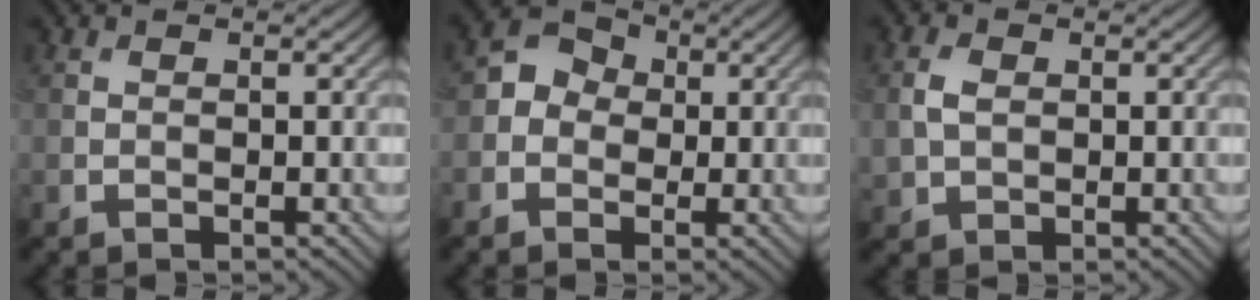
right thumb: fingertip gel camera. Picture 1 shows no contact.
{"total": 4.0, "force": [-0.3, 3.6, 1.7], "torque": [-0.031, 0.008, -0.014]}
{"total": 3.2, "force": [0.4, 2.3, 2.1], "torque": [-0.055, 0.002, 0.006]}